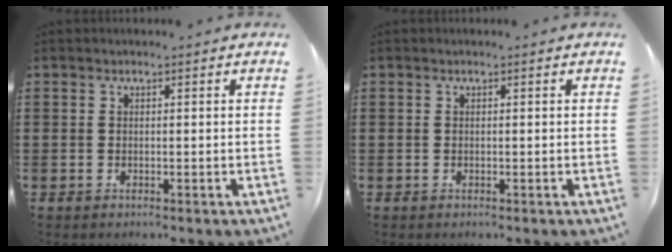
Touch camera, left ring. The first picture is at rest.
{"total": 0.0}